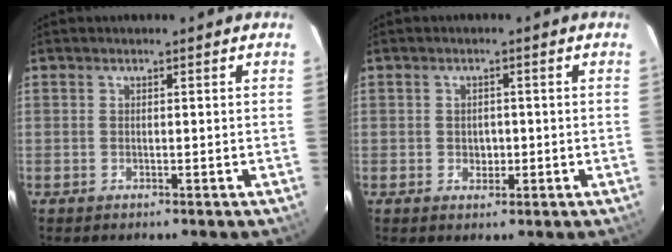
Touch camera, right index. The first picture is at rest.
{"total": 2.4, "force": [-0.4, 2.1, 1.0], "torque": [-0.013, 0.002, -0.002]}